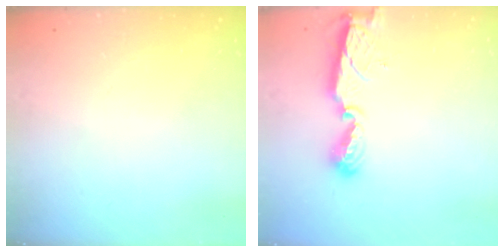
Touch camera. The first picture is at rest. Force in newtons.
{"total": 8.4, "press": 8.4, "slide": 0.8}